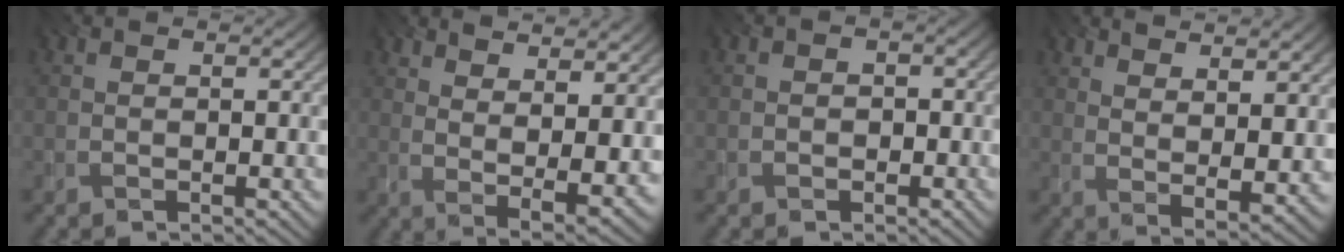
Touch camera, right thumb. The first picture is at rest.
{"total": 11.8, "force": [6.8, 3.9, 8.9], "torque": [-0.151, 0.009, 0.104]}
{"total": 1.5, "force": [-0.8, 1.3, 0.0], "torque": [0.010, -0.001, -0.026]}
{"total": 8.3, "force": [5.8, 2.0, 5.6], "torque": [-0.101, -0.004, 0.092]}